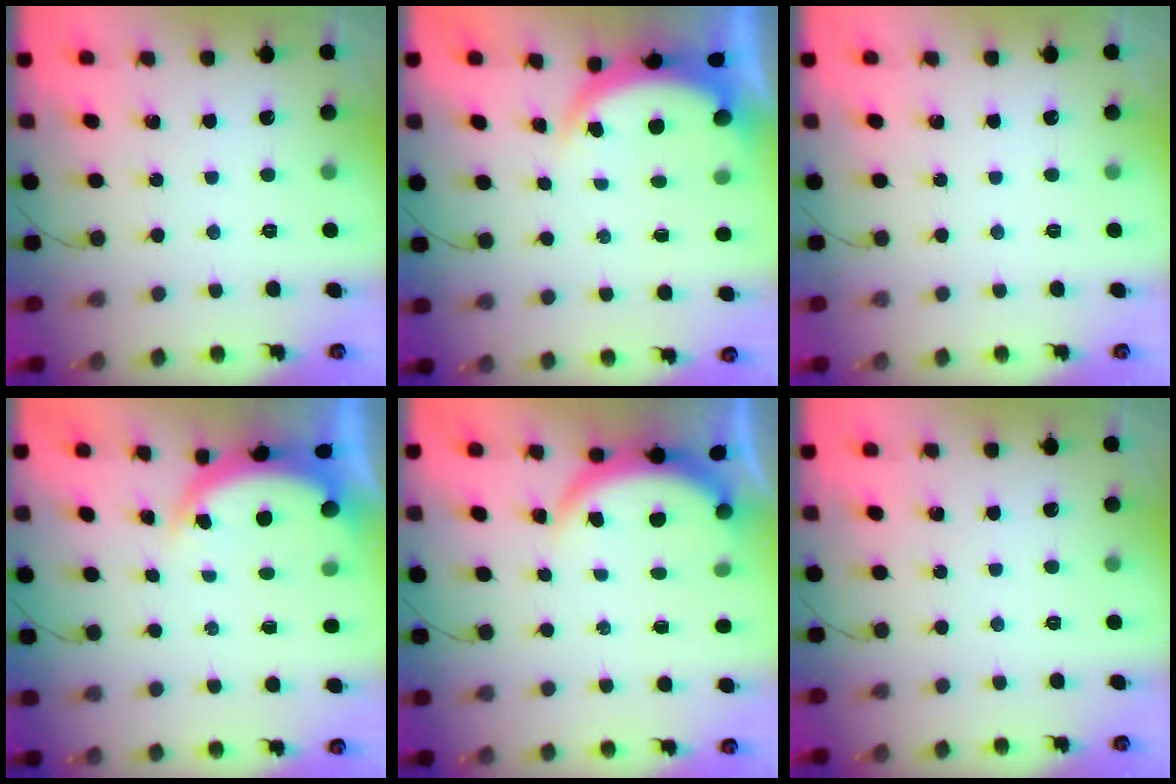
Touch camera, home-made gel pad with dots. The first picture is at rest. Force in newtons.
{"total": 5.0, "press": 4.9, "slide": 0.8}
{"total": 0.0}
{"total": 4.6, "press": 4.6, "slide": 0.7}
{"total": 3.9, "press": 3.9, "slide": 0.2}
{"total": 0.0}